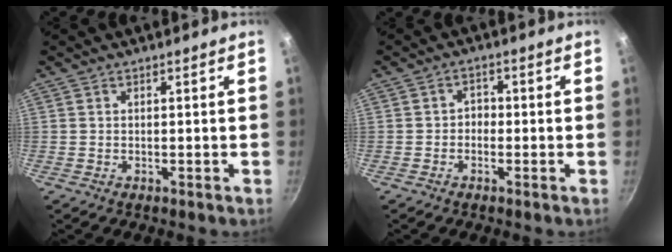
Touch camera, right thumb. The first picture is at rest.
{"total": 2.1, "force": [-0.7, 1.8, 0.9], "torque": [-0.001, 0.011, -0.017]}